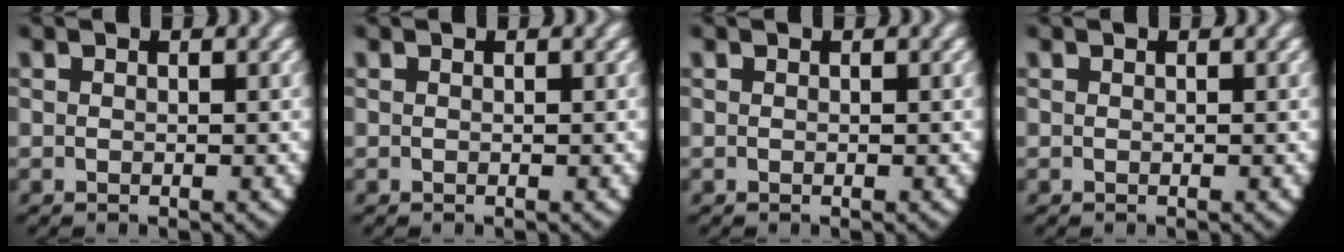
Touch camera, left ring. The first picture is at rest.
{"total": 0.0}
{"total": 0.0}
{"total": 0.0}